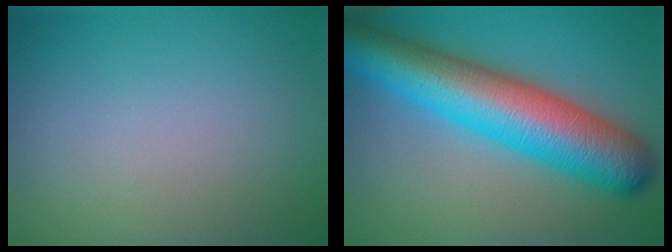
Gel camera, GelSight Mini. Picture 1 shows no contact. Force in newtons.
{"total": 12.3, "press": 12.3, "slide": 0.3}